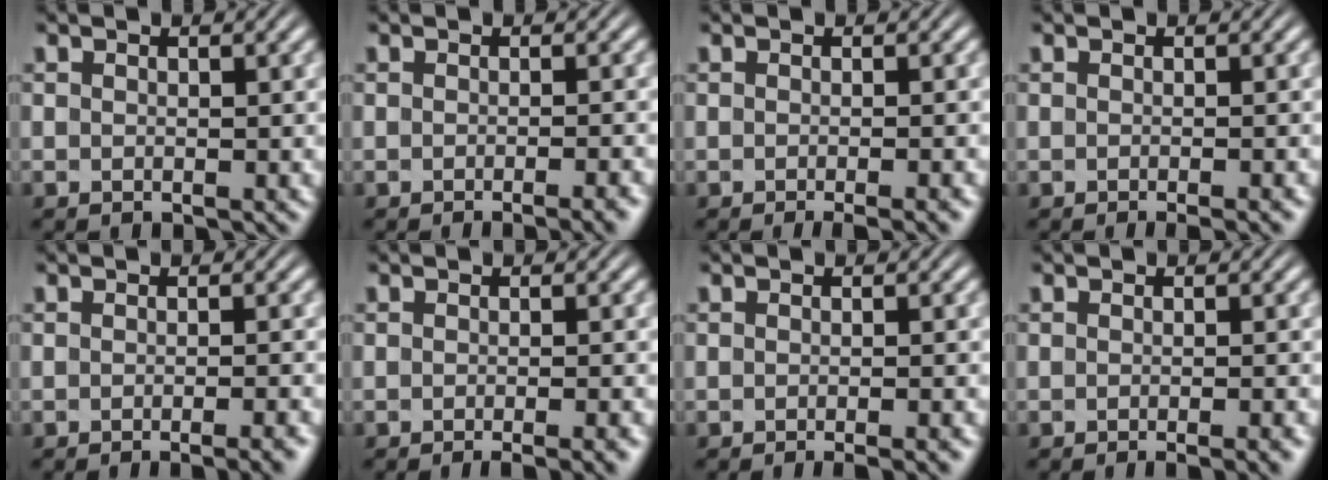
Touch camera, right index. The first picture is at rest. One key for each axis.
{"total": 1.9, "fx": -1.4, "fy": -0.1, "fz": 1.3, "tx": -0.009, "ty": 0.009, "tz": -0.026}
{"total": 2.3, "fx": -1.8, "fy": 0.1, "fz": 1.5, "tx": -0.009, "ty": 0.007, "tz": -0.030}
{"total": 1.6, "fx": -1.2, "fy": -0.1, "fz": 1.1, "tx": -0.005, "ty": 0.007, "tz": -0.022}
{"total": 2.3, "fx": -1.7, "fy": 0.0, "fz": 1.5, "tx": -0.009, "ty": 0.008, "tz": -0.031}
{"total": 2.8, "fx": -2.2, "fy": 0.1, "fz": 1.6, "tx": -0.008, "ty": 0.007, "tz": -0.037}
{"total": 2.0, "fx": -1.6, "fy": 0.0, "fz": 1.2, "tx": -0.005, "ty": 0.008, "tz": -0.029}
{"total": 2.1, "fx": -1.6, "fy": 0.0, "fz": 1.4, "tx": -0.007, "ty": 0.008, "tz": -0.029}